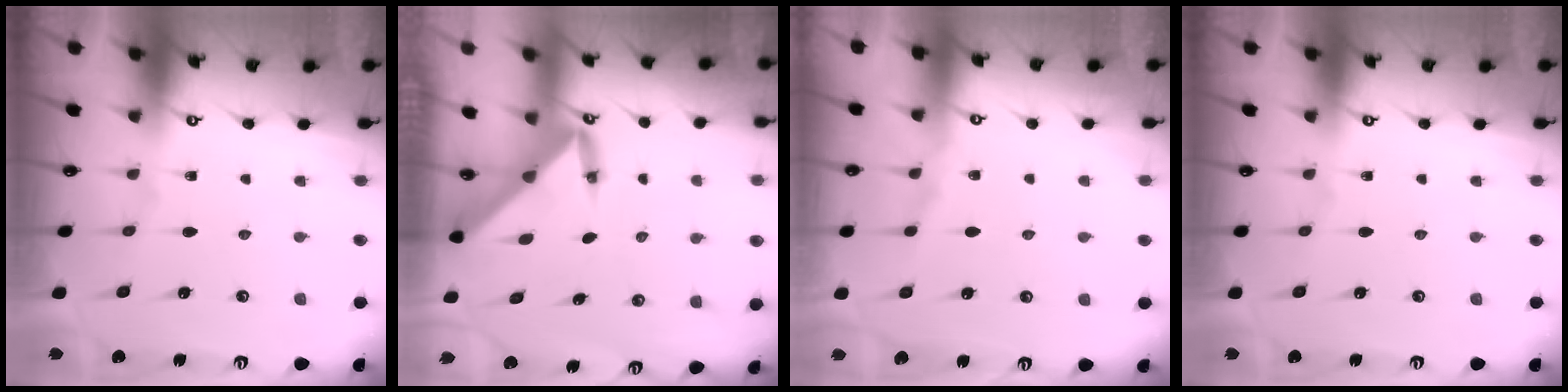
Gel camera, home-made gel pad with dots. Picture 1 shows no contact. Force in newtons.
{"total": 3.5, "press": 3.5, "slide": 0.2}
{"total": 3.7, "press": 3.7, "slide": 0.6}
{"total": 0.0}